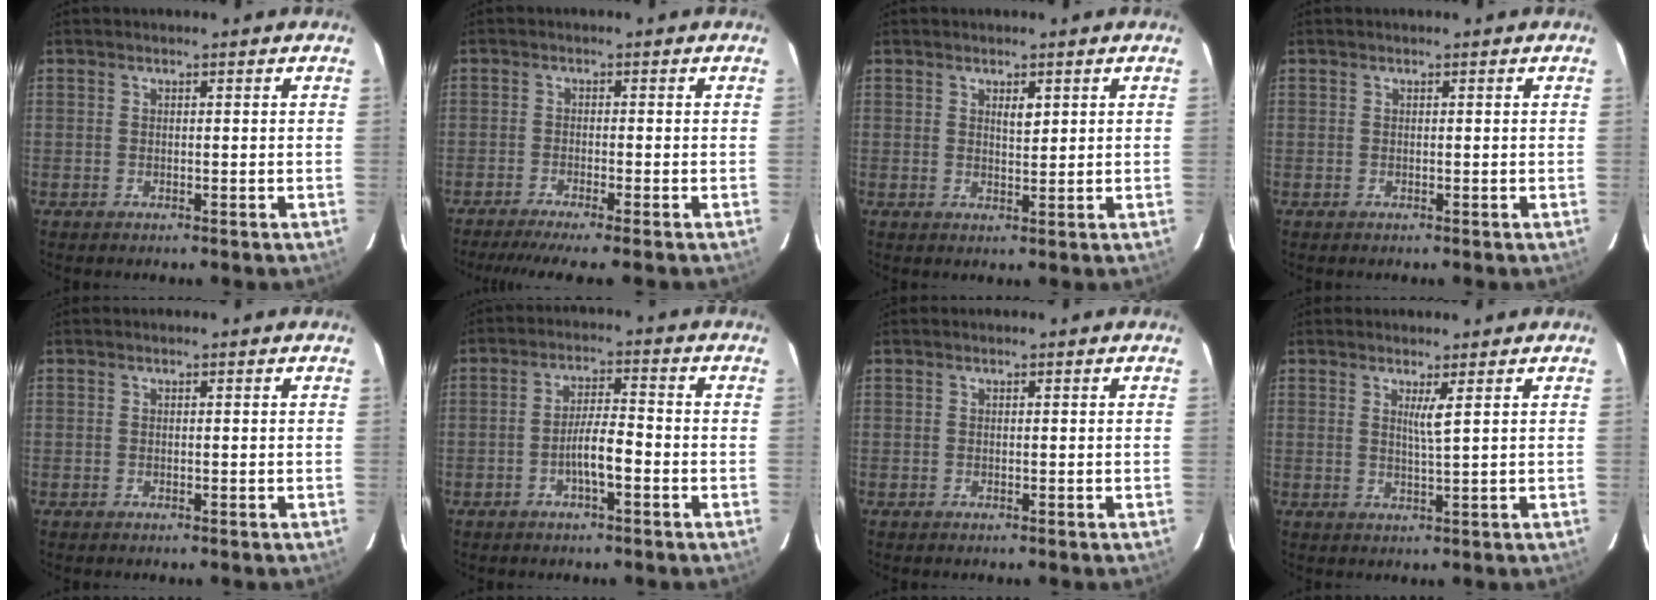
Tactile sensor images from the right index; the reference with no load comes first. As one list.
[{"total": 8.8, "force": [-7.4, -0.7, 4.6], "torque": [-0.053, -0.019, -0.112]}, {"total": 1.9, "force": [0.9, 0.6, 1.5], "torque": [-0.027, -0.001, 0.017]}, {"total": 0.0}, {"total": 0.0}, {"total": 5.2, "force": [-1.9, 0.8, 4.7], "torque": [-0.088, 0.011, -0.035]}, {"total": 0.0}, {"total": 2.1, "force": [0.9, -0.6, 1.8], "torque": [-0.036, -0.011, 0.019]}]